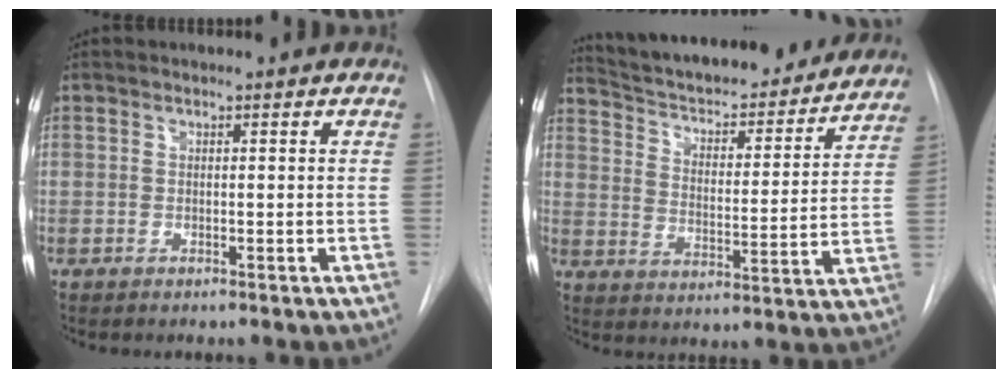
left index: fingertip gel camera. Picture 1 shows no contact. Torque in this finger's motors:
{"motor_torque": [0.12, -0.95, 0.34, 0.13]}